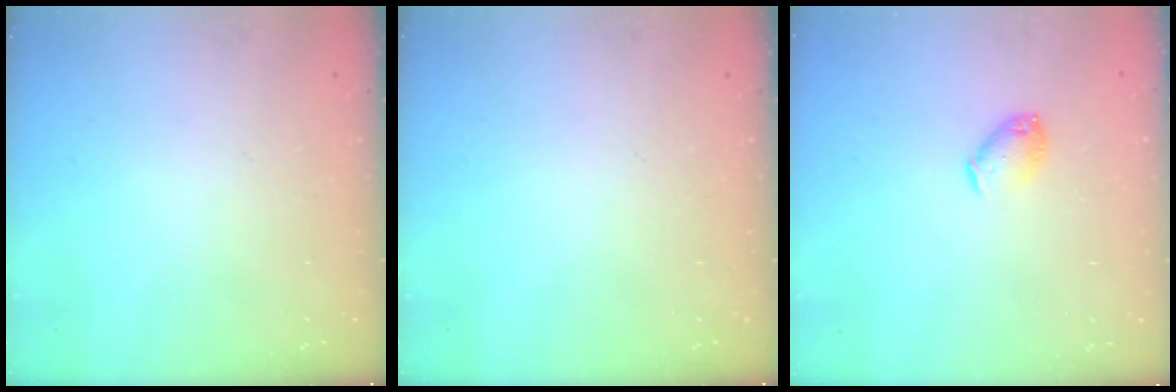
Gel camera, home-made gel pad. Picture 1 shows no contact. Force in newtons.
{"total": 0.0}
{"total": 6.4, "press": 6.4, "slide": 0.3}